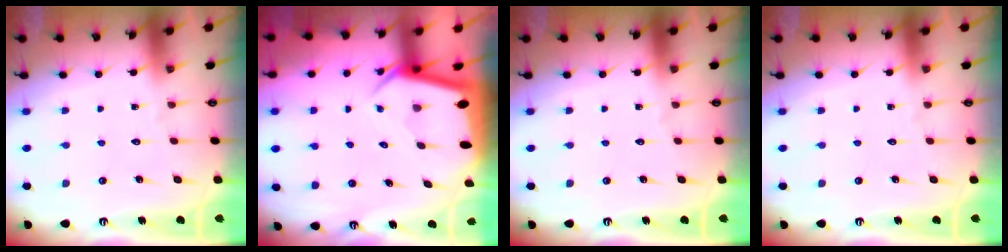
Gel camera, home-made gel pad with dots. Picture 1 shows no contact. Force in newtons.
{"total": 4.0, "press": 3.9, "slide": 0.3}
{"total": 0.0}
{"total": 0.0}